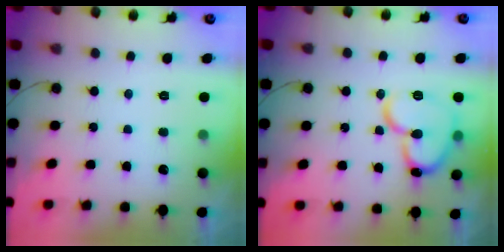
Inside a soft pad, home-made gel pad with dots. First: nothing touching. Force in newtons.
{"total": 14.3, "press": 14.2, "slide": 1.8}